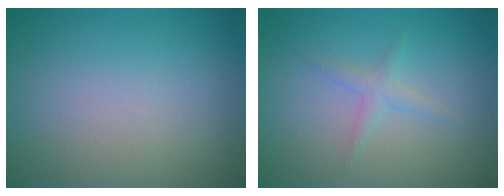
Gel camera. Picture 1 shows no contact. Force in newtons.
{"total": 1.3, "press": 1.3, "slide": 0.0}